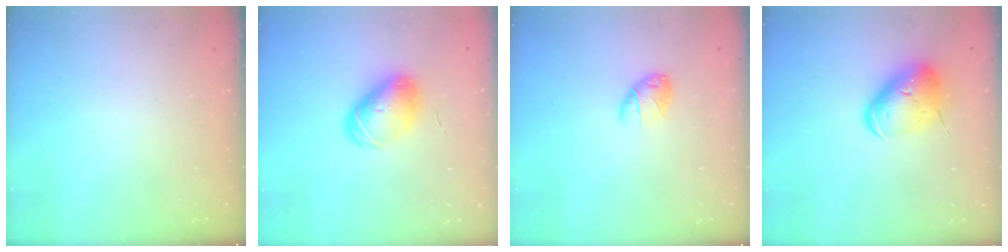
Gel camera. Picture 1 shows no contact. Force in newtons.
{"total": 9.0, "press": 9.0, "slide": 0.2}
{"total": 6.3, "press": 6.2, "slide": 1.2}
{"total": 10.0, "press": 9.8, "slide": 1.9}